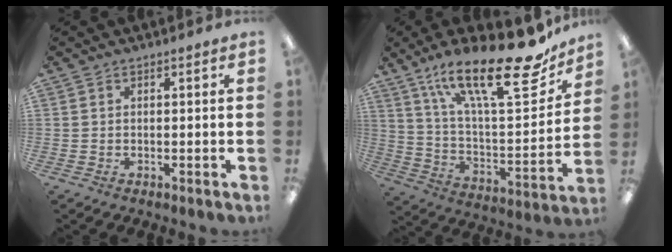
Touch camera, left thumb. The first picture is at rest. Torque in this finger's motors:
{"motor_torque": [0.53, 0.37, 1.42, -1.35, 0.39]}